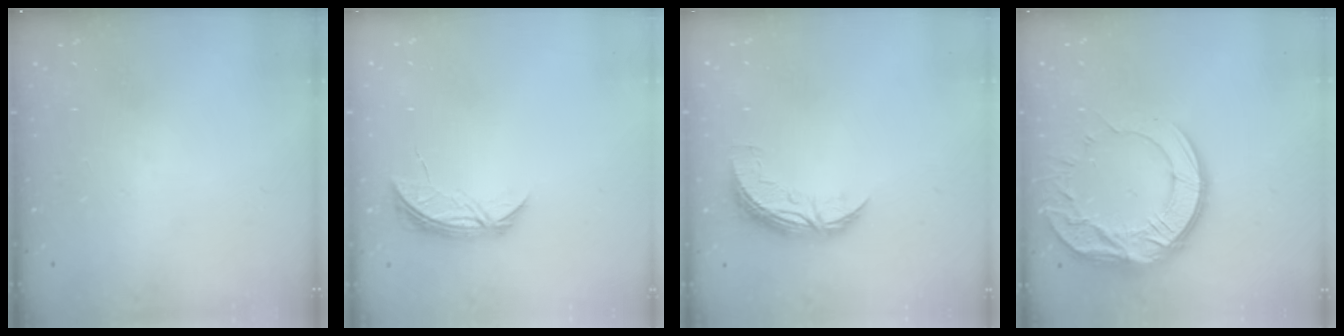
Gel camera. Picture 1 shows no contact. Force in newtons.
{"total": 5.4, "press": 5.4, "slide": 0.5}
{"total": 9.2, "press": 9.2, "slide": 0.1}
{"total": 15.6, "press": 15.5, "slide": 1.1}